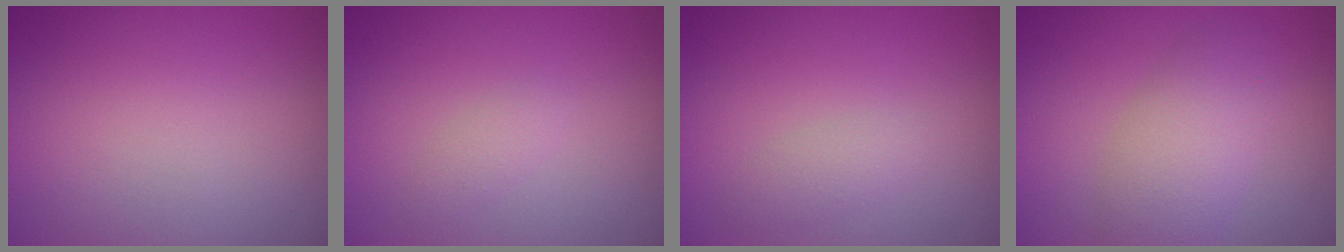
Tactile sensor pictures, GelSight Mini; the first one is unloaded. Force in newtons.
{"total": 1.0, "press": 1.0, "slide": 0.1}
{"total": 1.3, "press": 1.3, "slide": 0.0}
{"total": 4.3, "press": 4.3, "slide": 0.1}